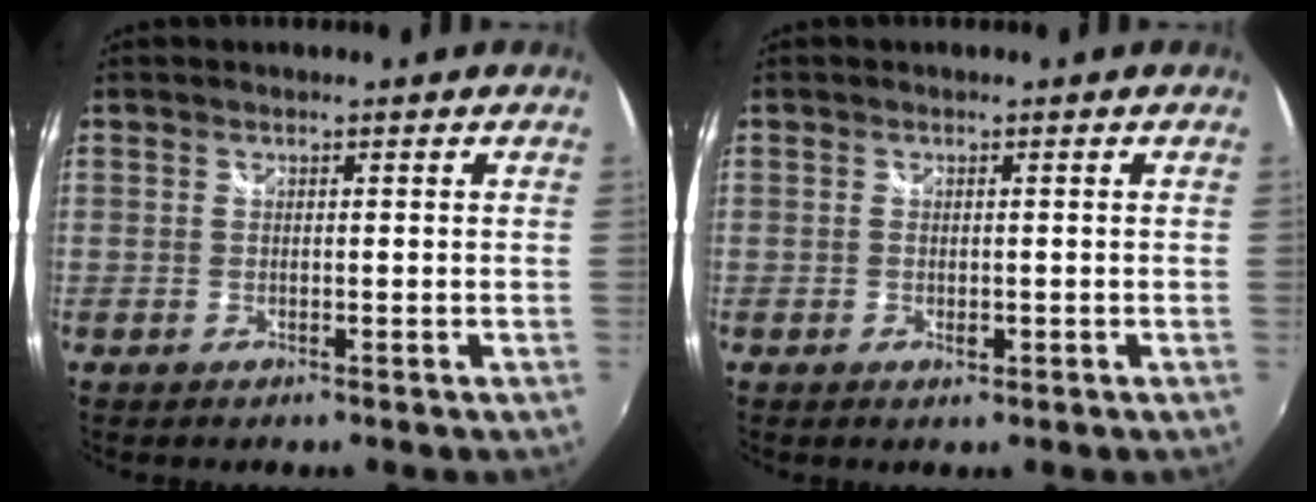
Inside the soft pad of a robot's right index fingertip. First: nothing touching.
{"total": 1.1, "force": [-0.2, 0.6, 0.8], "torque": [-0.014, -0.002, -0.003]}